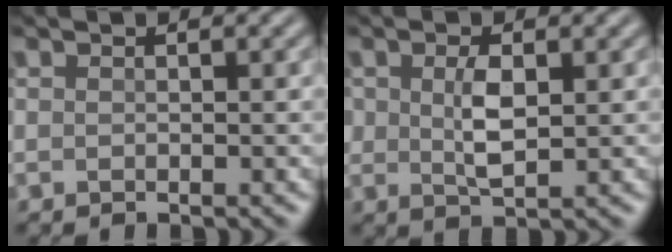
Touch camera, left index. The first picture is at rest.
{"total": 2.6, "force": [0.2, 1.2, 2.3], "torque": [-0.051, -0.003, 0.008]}